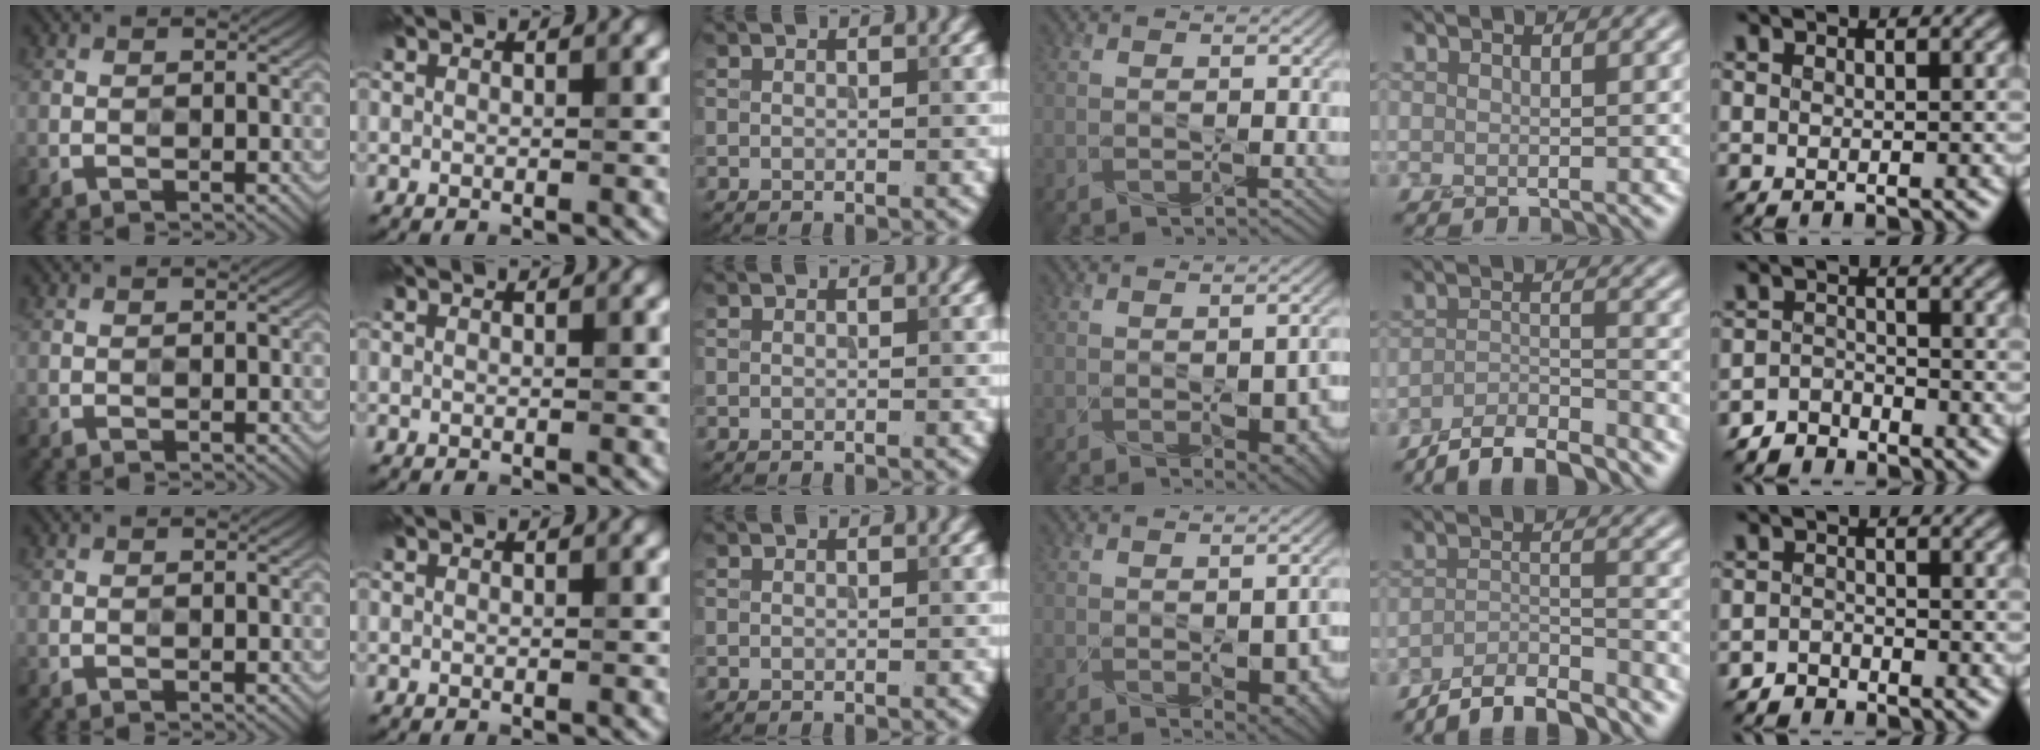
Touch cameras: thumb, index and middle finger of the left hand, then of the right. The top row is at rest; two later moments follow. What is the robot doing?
{"motion": "wipe", "object": "whiteboard"}